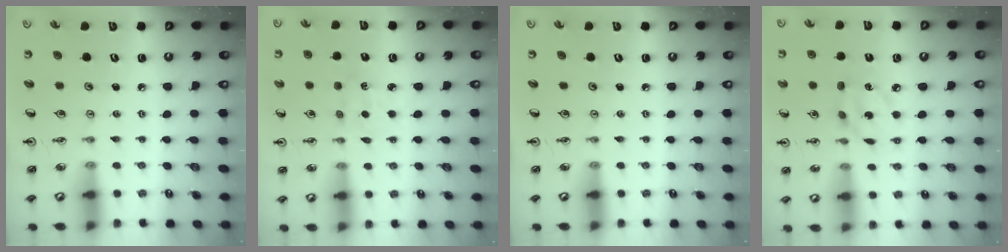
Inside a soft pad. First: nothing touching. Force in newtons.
{"total": 2.3, "press": 2.3, "slide": 0.3}
{"total": 0.0}
{"total": 7.4, "press": 7.4, "slide": 0.3}